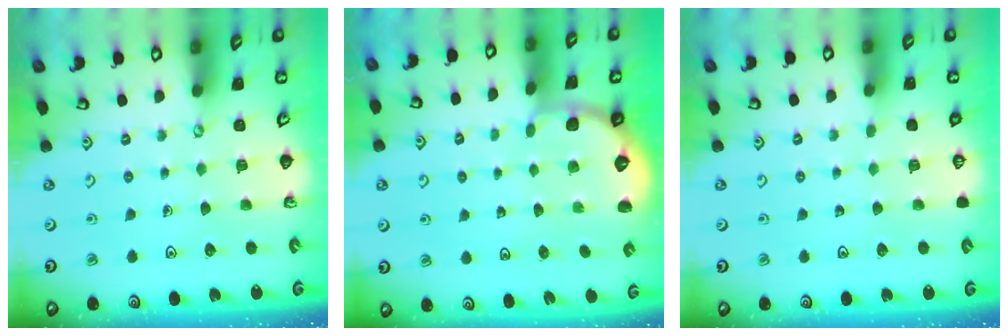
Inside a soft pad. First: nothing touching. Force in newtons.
{"total": 1.8, "press": 1.7, "slide": 0.1}
{"total": 0.0}